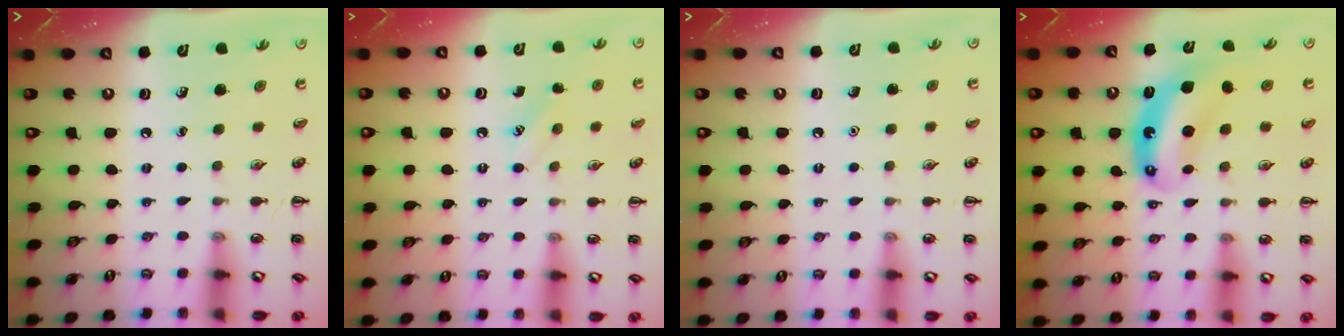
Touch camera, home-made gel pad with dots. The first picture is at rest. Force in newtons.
{"total": 6.6, "press": 6.4, "slide": 1.4}
{"total": 1.5, "press": 1.5, "slide": 0.1}
{"total": 7.4, "press": 7.1, "slide": 2.1}